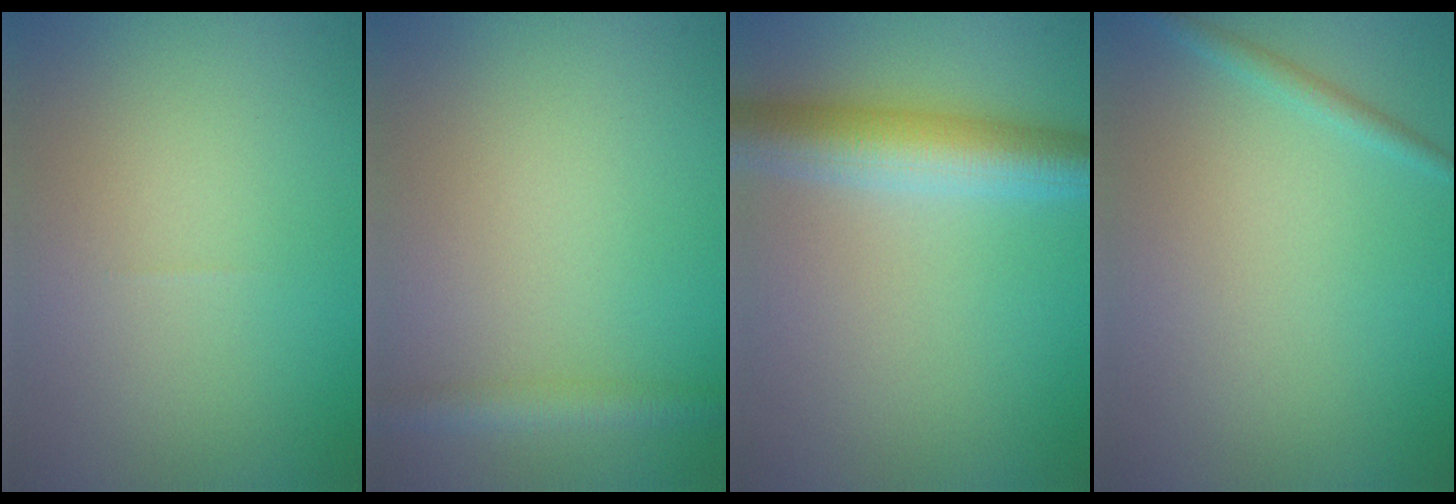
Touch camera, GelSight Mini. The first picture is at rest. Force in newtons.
{"total": 2.3, "press": 2.3, "slide": 0.0}
{"total": 5.8, "press": 5.8, "slide": 0.2}
{"total": 1.2, "press": 1.2, "slide": 0.1}